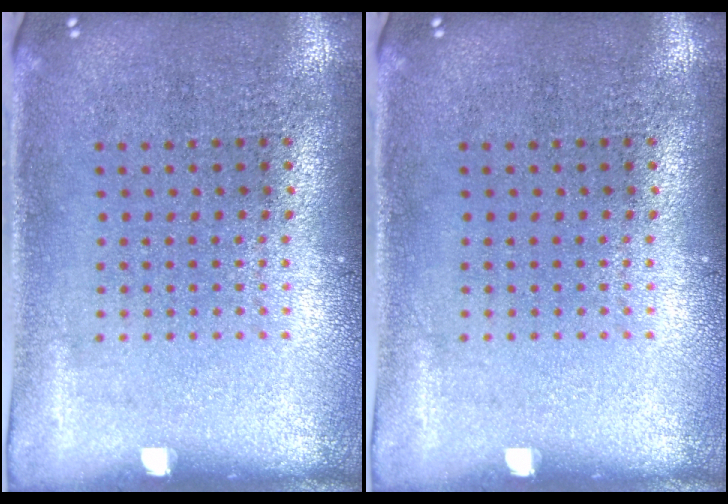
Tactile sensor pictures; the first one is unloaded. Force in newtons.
{"total": 0.0}